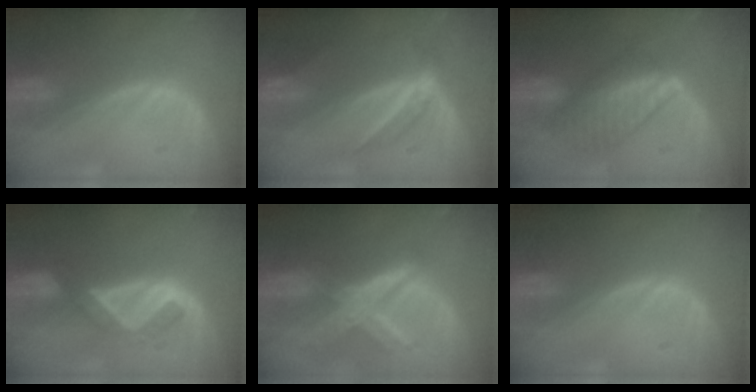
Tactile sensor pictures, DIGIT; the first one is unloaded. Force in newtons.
{"total": 4.6, "press": 4.0, "slide": 2.3}
{"total": 6.6, "press": 6.6, "slide": 0.6}
{"total": 5.1, "press": 4.3, "slide": 2.7}
{"total": 8.2, "press": 7.0, "slide": 4.3}
{"total": 0.0}